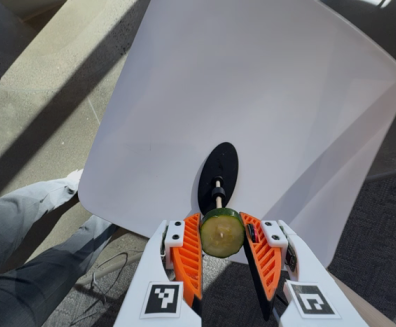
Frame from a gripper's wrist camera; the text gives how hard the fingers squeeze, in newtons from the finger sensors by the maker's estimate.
{"total": 9.1, "left": 9.1, "right": 9.1}